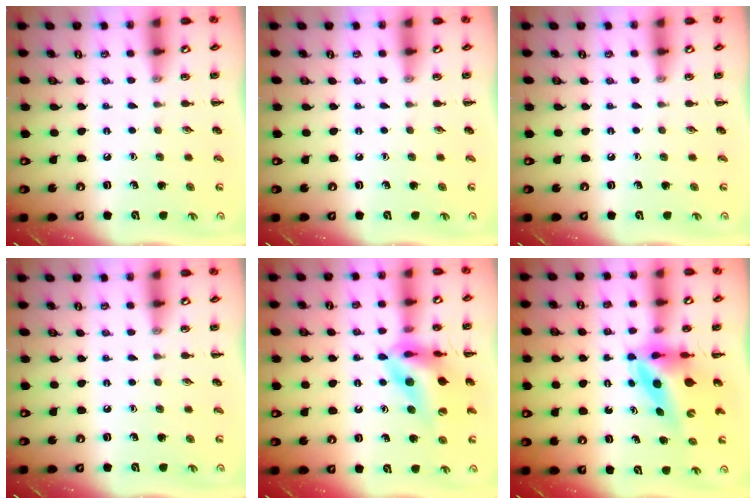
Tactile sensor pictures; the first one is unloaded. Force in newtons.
{"total": 0.0}
{"total": 0.0}
{"total": 0.0}
{"total": 13.4, "press": 12.8, "slide": 4.0}
{"total": 5.4, "press": 5.1, "slide": 1.9}